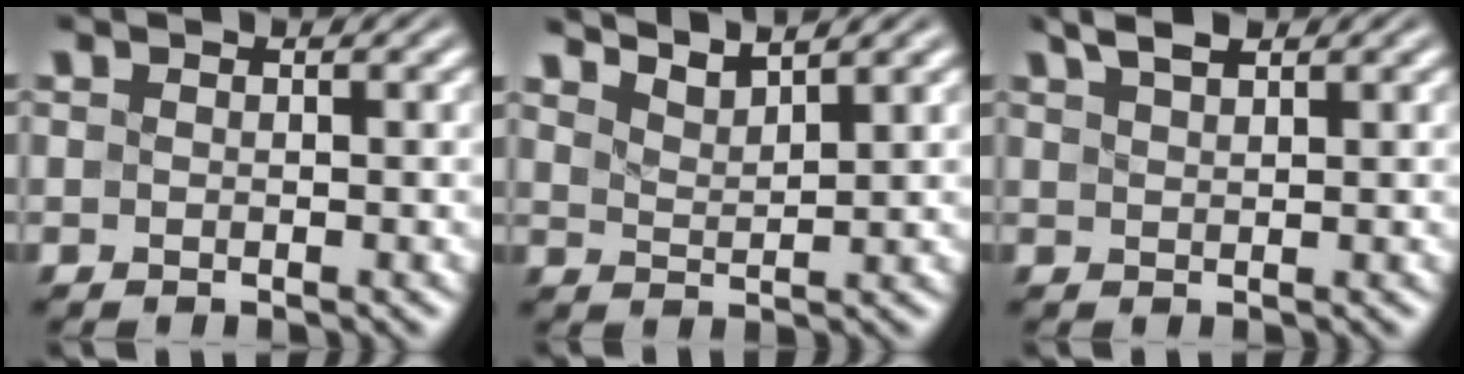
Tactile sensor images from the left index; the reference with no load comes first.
{"total": 4.0, "force": [3.6, 0.7, 1.6], "torque": [-0.013, 0.004, 0.048]}
{"total": 2.5, "force": [1.9, 0.6, 1.6], "torque": [-0.025, 0.009, 0.036]}